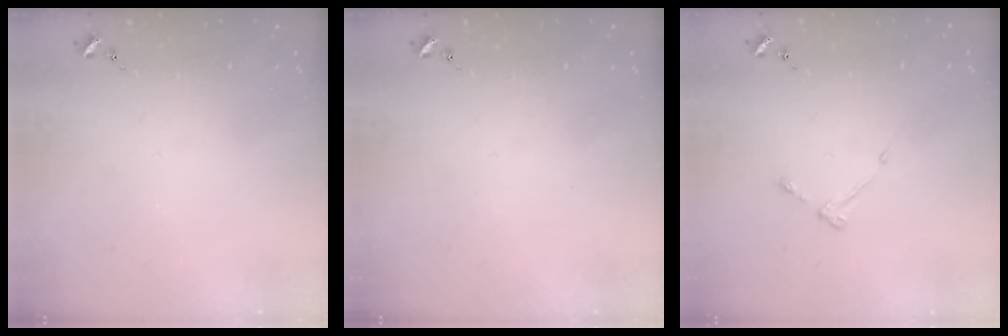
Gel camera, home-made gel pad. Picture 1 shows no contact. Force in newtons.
{"total": 0.0}
{"total": 3.7, "press": 3.7, "slide": 0.5}